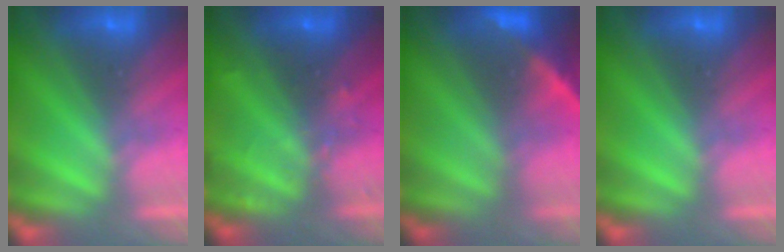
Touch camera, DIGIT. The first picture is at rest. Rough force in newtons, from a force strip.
{"total": 2.4}
{"total": 2.2}
{"total": 0.0}